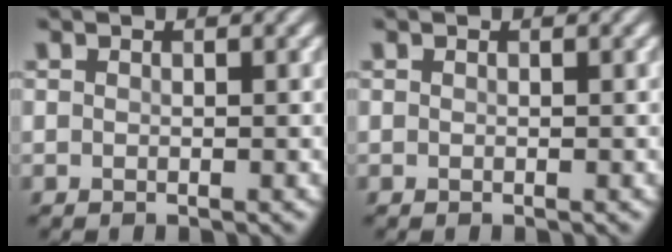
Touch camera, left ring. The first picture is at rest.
{"total": 0.0}